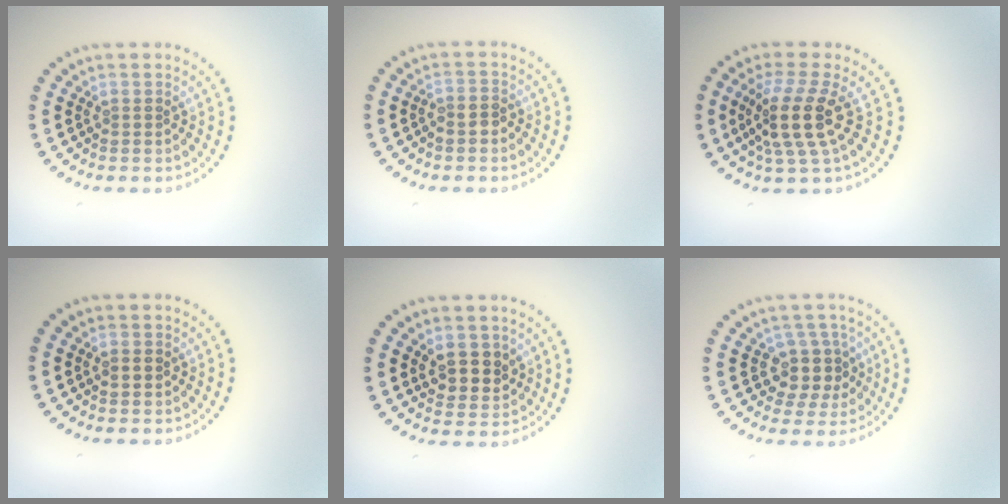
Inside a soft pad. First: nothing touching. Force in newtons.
{"total": 1.2, "press": 1.0, "slide": 0.6}
{"total": 4.3, "press": 3.3, "slide": 2.8}
{"total": 1.2, "press": 1.2, "slide": 0.2}
{"total": 3.0, "press": 2.8, "slide": 0.9}
{"total": 3.3, "press": 3.0, "slide": 1.5}